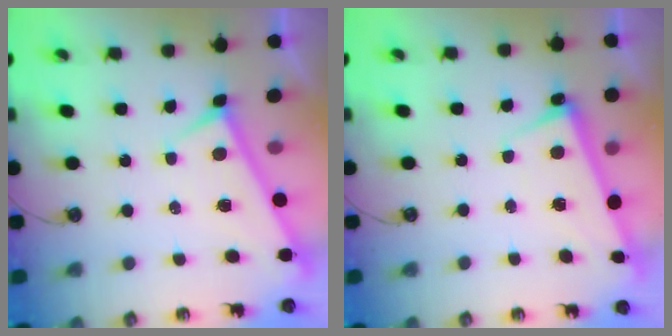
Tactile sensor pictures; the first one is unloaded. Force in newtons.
{"total": 2.6, "press": 2.5, "slide": 0.7}